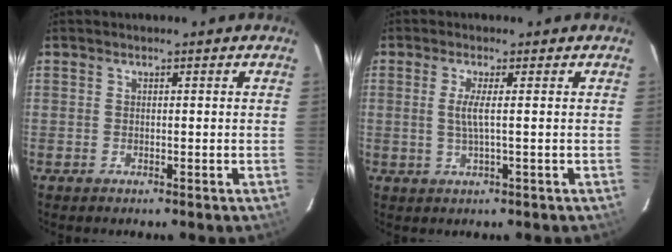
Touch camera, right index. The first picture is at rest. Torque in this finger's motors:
{"motor_torque": [0.05, 0.01, 0.21, 0.02]}